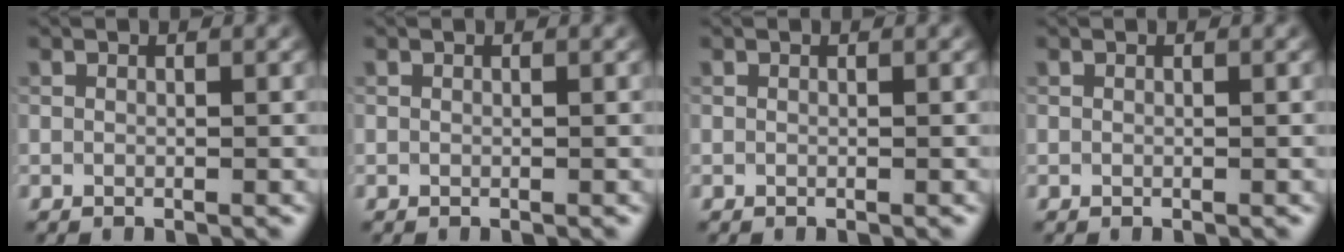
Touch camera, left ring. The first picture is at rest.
{"total": 0.0}
{"total": 0.0}
{"total": 0.0}